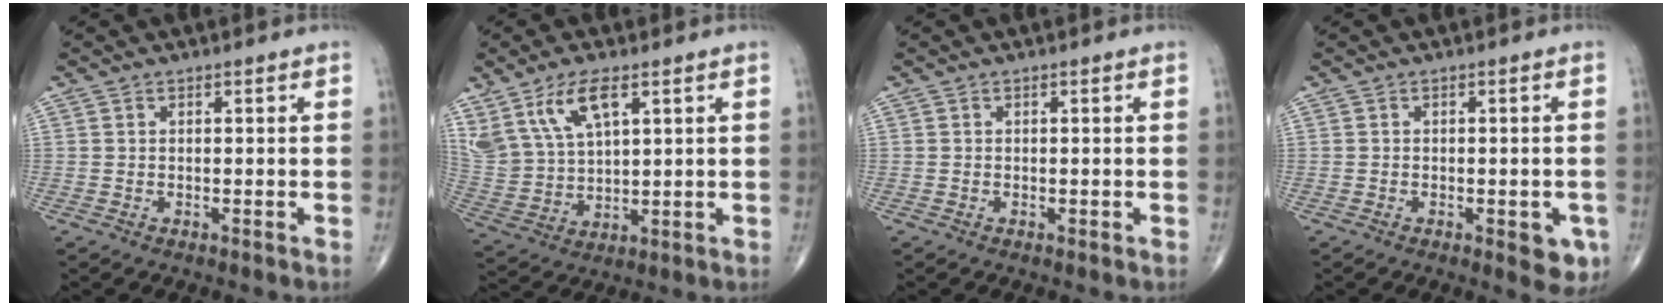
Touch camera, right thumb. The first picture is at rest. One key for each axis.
{"total": 11.8, "fx": 6.6, "fy": 5.3, "fz": 8.2, "tx": -0.161, "ty": -0.018, "tz": 0.142}
{"total": 0.0}
{"total": 3.6, "fx": -1.3, "fy": 1.7, "fz": 2.9, "tx": -0.016, "ty": -0.002, "tz": -0.014}